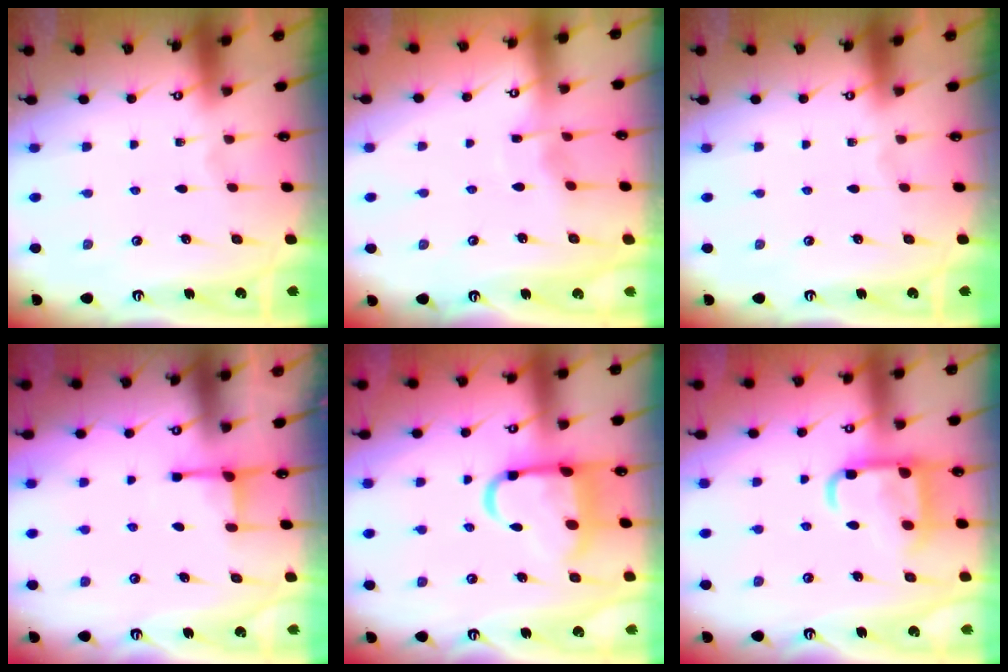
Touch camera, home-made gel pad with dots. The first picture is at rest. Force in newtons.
{"total": 4.1, "press": 4.0, "slide": 0.6}
{"total": 0.0}
{"total": 2.8, "press": 2.8, "slide": 0.6}
{"total": 12.7, "press": 12.6, "slide": 1.4}
{"total": 13.4, "press": 13.3, "slide": 1.4}